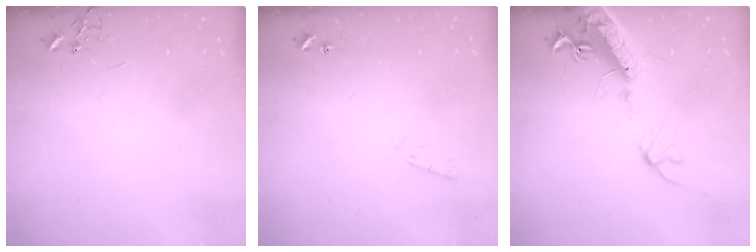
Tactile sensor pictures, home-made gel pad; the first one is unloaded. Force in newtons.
{"total": 4.5, "press": 4.5, "slide": 0.4}
{"total": 16.6, "press": 16.2, "slide": 3.8}